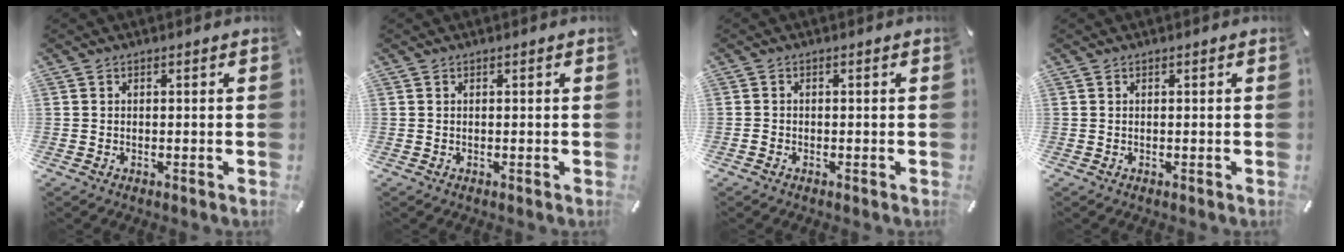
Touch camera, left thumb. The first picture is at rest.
{"total": 0.0}
{"total": 0.8, "force": [-0.5, 0.5, 0.3], "torque": [-0.006, 0.001, -0.011]}
{"total": 0.0}